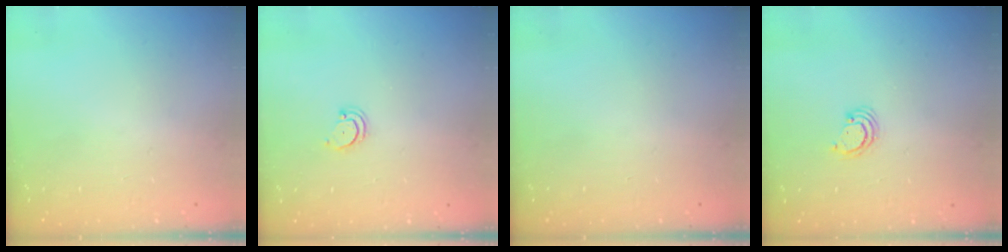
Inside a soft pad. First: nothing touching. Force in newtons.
{"total": 2.7, "press": 2.7, "slide": 0.3}
{"total": 0.0}
{"total": 3.1, "press": 3.1, "slide": 0.2}